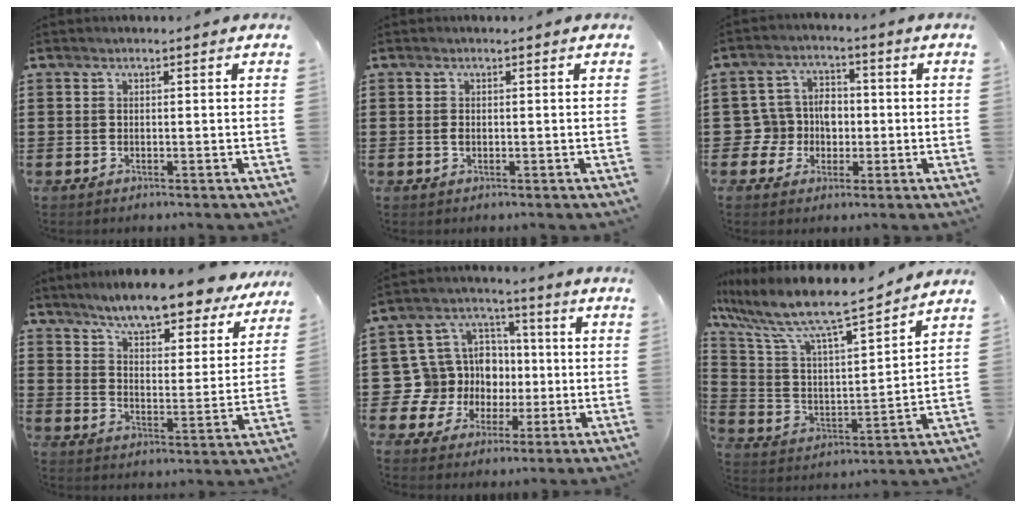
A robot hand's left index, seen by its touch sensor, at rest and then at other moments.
{"total": 0.9, "force": [0.0, 0.5, 0.8], "torque": [-0.018, 0.000, -0.001]}
{"total": 2.5, "force": [-0.8, 2.3, 0.7], "torque": [-0.023, 0.004, -0.021]}
{"total": 8.7, "force": [8.0, 0.1, 3.6], "torque": [-0.093, -0.047, 0.135]}
{"total": 11.8, "force": [-0.1, 11.1, 3.8], "torque": [-0.138, 0.000, 0.009]}
{"total": 10.0, "force": [8.3, 0.9, 5.4], "torque": [-0.142, -0.061, 0.136]}